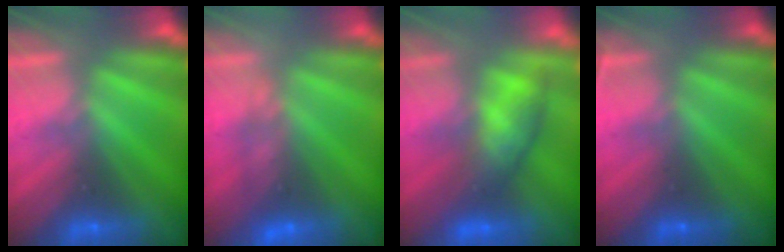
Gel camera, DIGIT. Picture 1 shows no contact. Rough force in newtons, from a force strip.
{"total": 4.2}
{"total": 6.6}
{"total": 2.4}